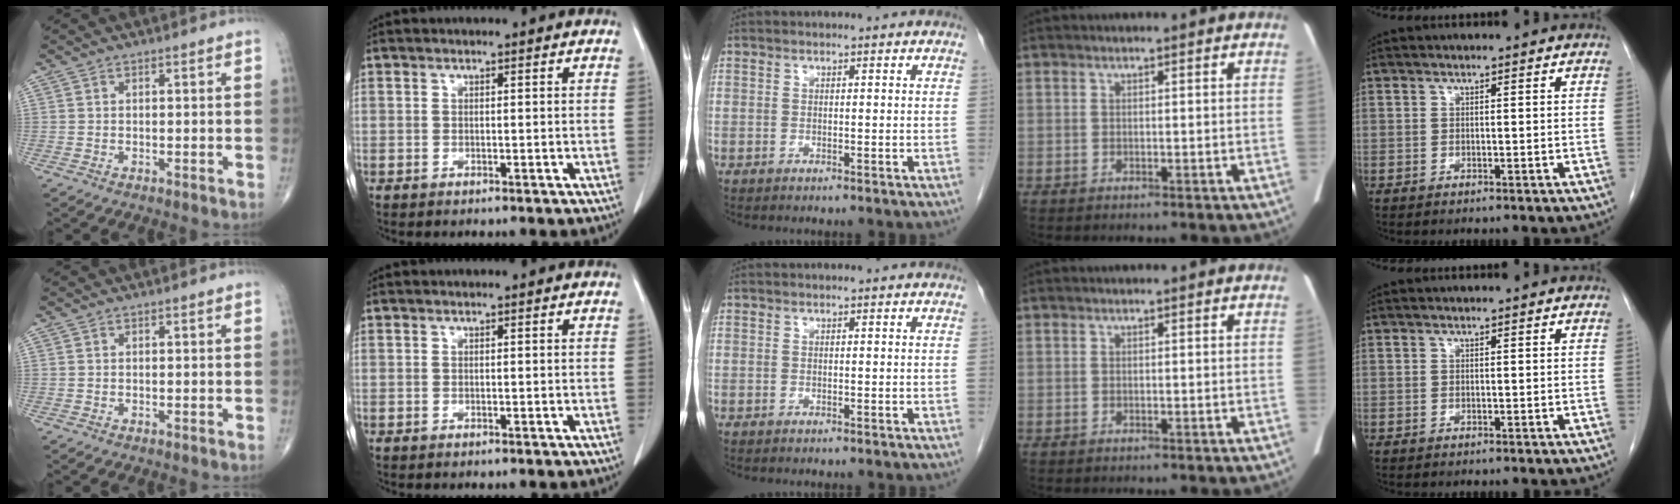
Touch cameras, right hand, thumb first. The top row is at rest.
{}